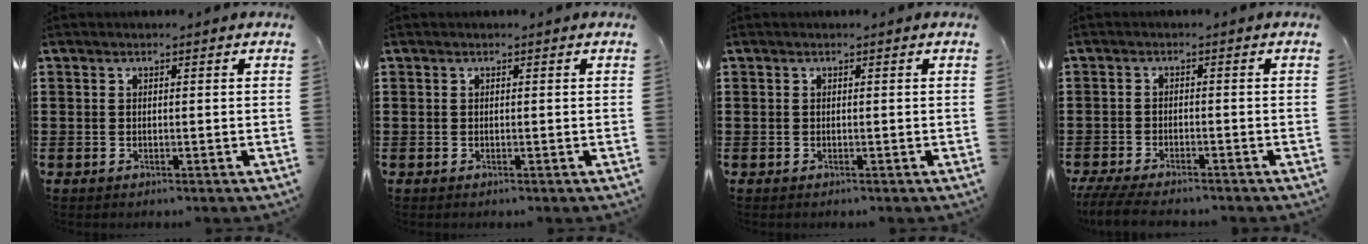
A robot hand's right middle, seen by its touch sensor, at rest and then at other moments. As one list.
[{"total": 0.0}, {"total": 0.0}, {"total": 3.6, "force": [-3.3, 0.3, 1.2], "torque": [-0.043, -0.009, -0.073]}]